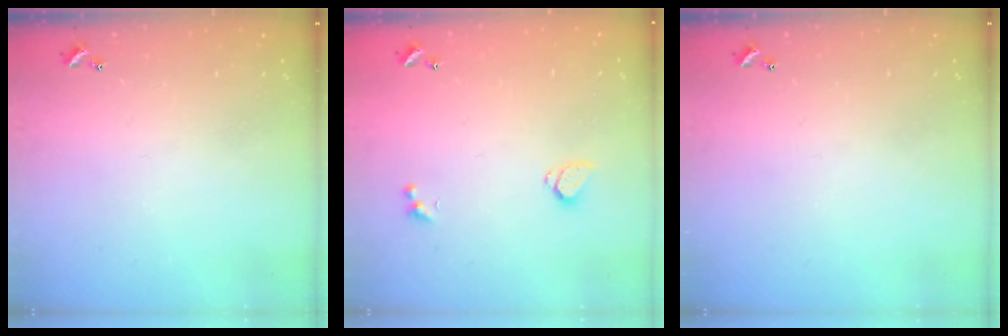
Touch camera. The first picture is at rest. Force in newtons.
{"total": 0.8, "press": 0.6, "slide": 0.4}
{"total": 0.0}